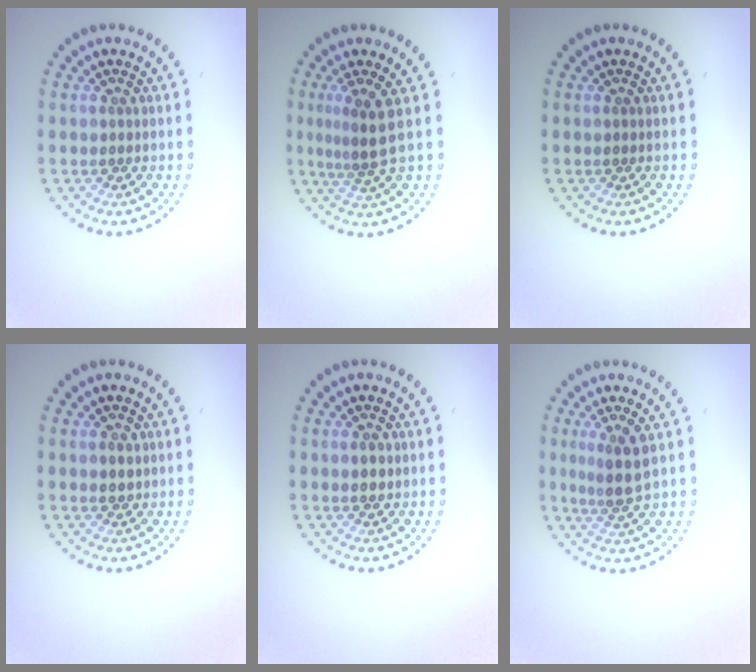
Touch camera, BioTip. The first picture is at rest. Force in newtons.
{"total": 2.8, "press": 1.7, "slide": 2.2}
{"total": 0.0}
{"total": 1.2, "press": 1.2, "slide": 0.3}
{"total": 1.0, "press": 0.9, "slide": 0.1}
{"total": 2.8, "press": 2.2, "slide": 1.7}